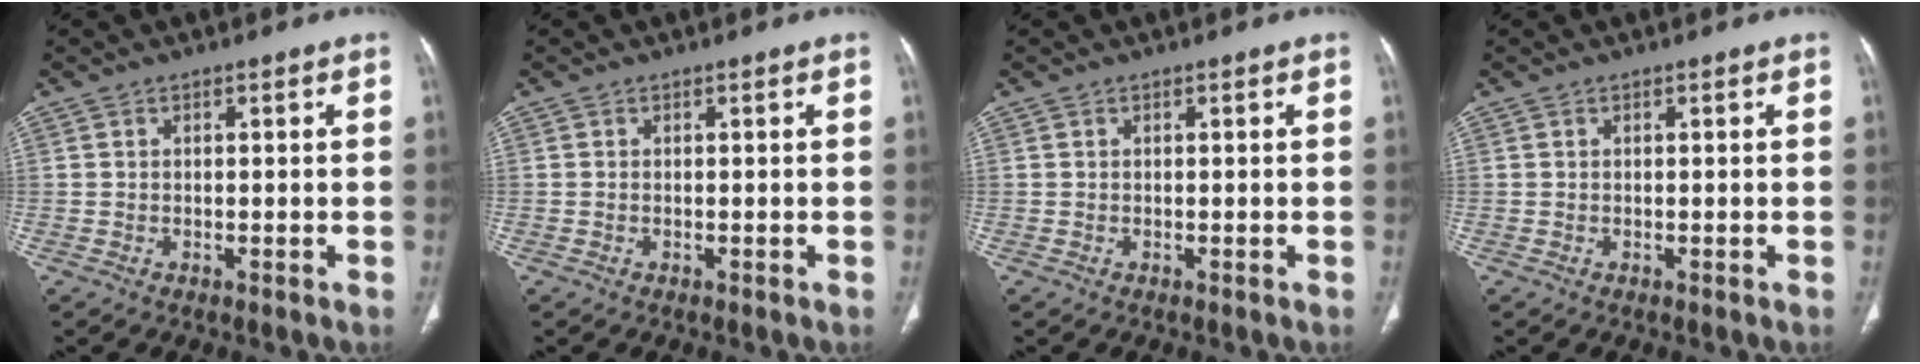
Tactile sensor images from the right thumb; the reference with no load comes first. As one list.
[{"total": 0.0}, {"total": 0.0}, {"total": 0.0}]